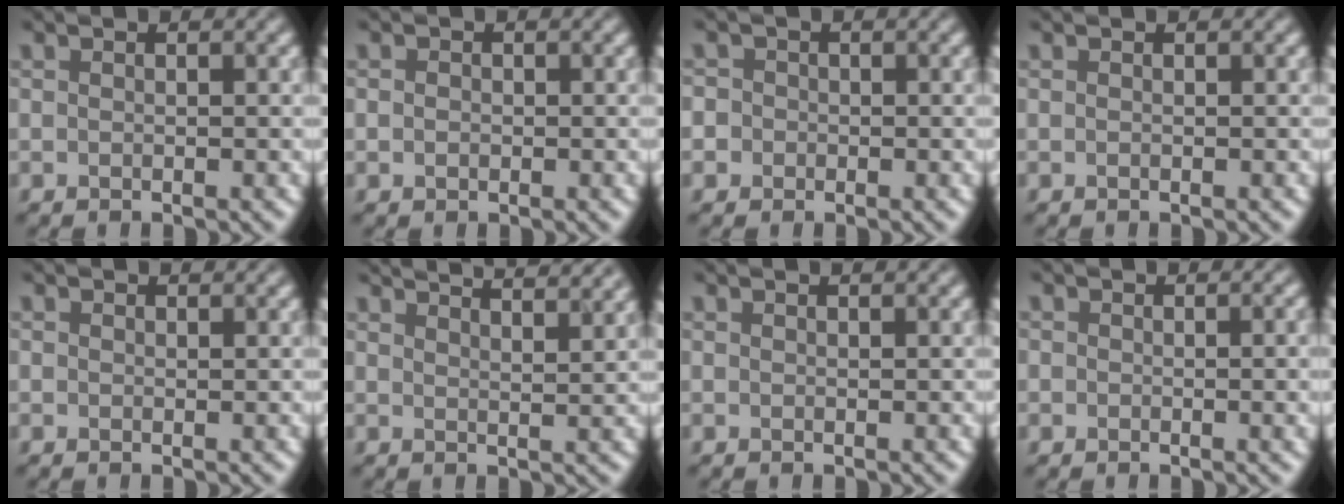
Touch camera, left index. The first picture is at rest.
{"total": 0.8, "force": [0.0, 0.8, 0.3], "torque": [-0.003, -0.003, -0.002]}
{"total": 2.4, "force": [0.1, 2.2, 0.8], "torque": [0.011, 0.013, -0.025]}
{"total": 0.0}
{"total": 0.6, "force": [0.4, 0.4, 0.2], "torque": [-0.001, -0.001, 0.004]}
{"total": 7.0, "force": [5.8, 2.1, 3.4], "torque": [-0.015, 0.034, 0.037]}
{"total": 0.6, "force": [0.5, 0.1, 0.3], "torque": [-0.003, 0.003, 0.009]}
{"total": 3.4, "force": [0.0, 2.4, 2.4], "torque": [0.001, 0.000, -0.003]}